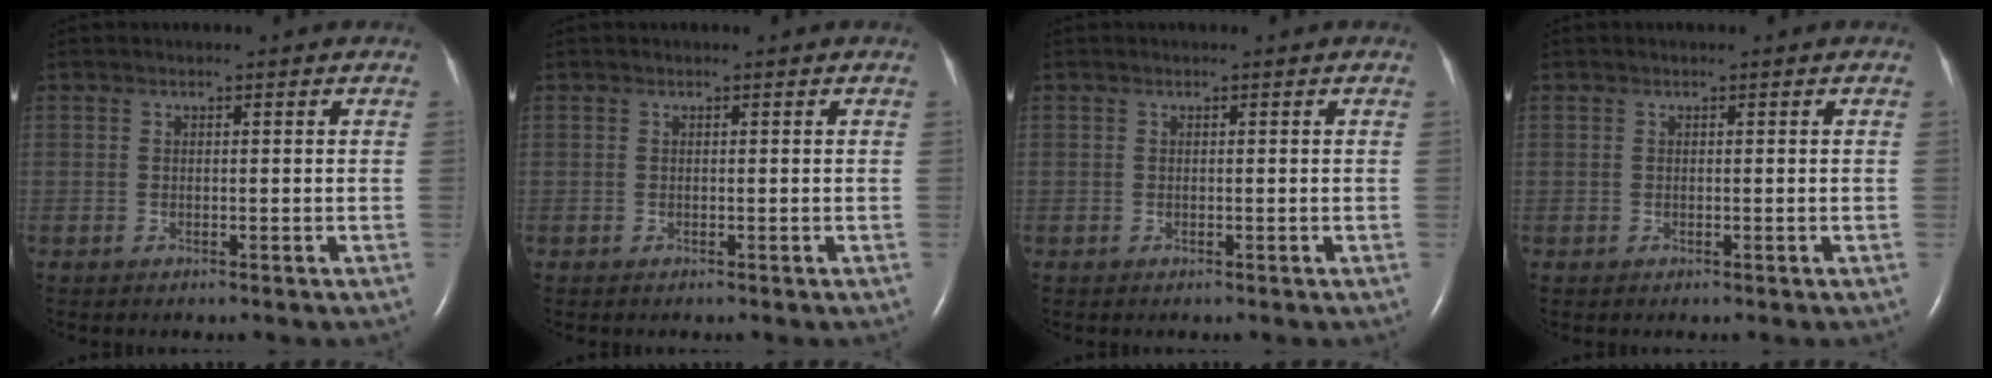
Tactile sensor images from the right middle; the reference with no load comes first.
{"total": 0.0}
{"total": 0.0}
{"total": 0.0}